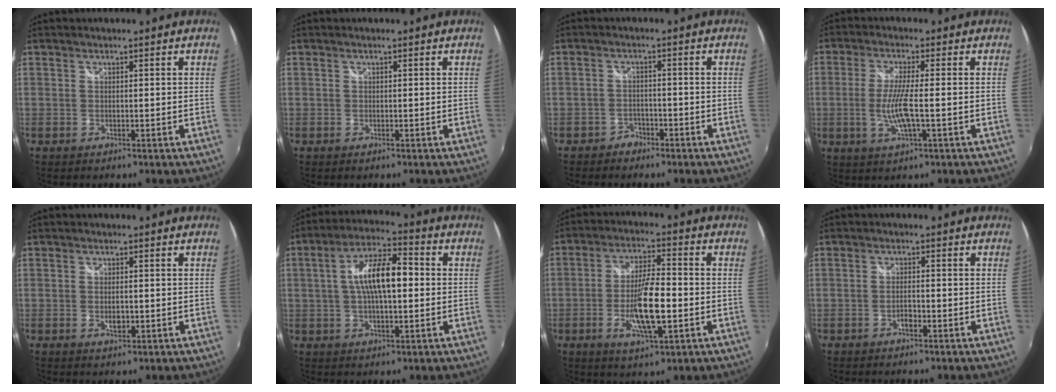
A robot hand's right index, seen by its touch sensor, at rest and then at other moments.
{"total": 0.0}
{"total": 2.7, "force": [-2.1, 1.6, 0.1], "torque": [-0.008, 0.009, -0.037]}
{"total": 6.9, "force": [-1.3, 0.6, 6.8], "torque": [-0.134, -0.010, -0.026]}
{"total": 2.3, "force": [-0.5, 1.2, 1.9], "torque": [-0.033, -0.003, -0.007]}
{"total": 11.1, "force": [0.6, 4.0, 10.3], "torque": [-0.187, 0.017, 0.008]}
{"total": 11.0, "force": [-3.0, 2.5, 10.3], "torque": [-0.197, -0.007, -0.053]}
{"total": 1.8, "force": [-1.1, 0.6, 1.3], "torque": [-0.030, 0.002, -0.022]}